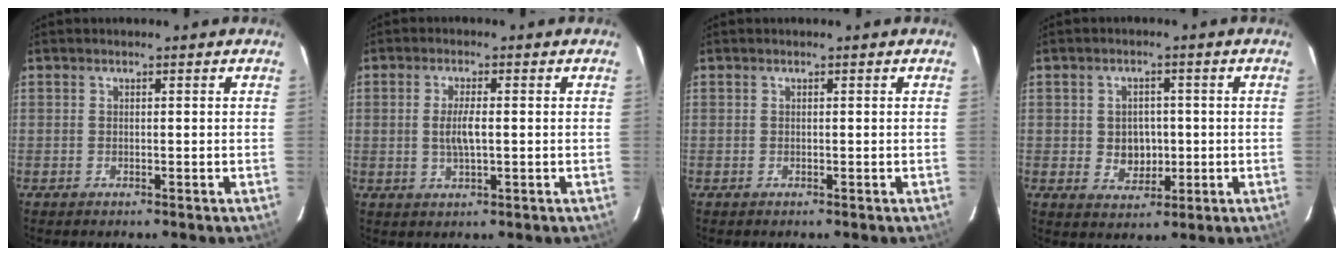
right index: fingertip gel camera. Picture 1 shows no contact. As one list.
[{"total": 3.9, "force": [0.1, 1.1, 3.8], "torque": [-0.071, 0.000, 0.006]}, {"total": 0.0}, {"total": 5.0, "force": [-0.2, 4.4, 2.4], "torque": [-0.044, 0.007, 0.008]}]